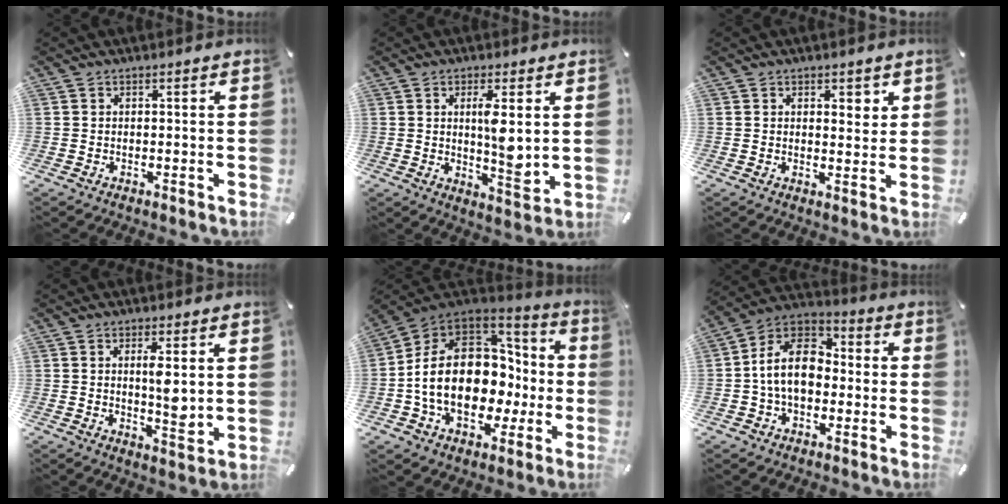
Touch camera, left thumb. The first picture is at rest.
{"total": 8.8, "force": [1.8, 2.8, 8.2], "torque": [-0.130, -0.022, 0.021]}
{"total": 2.7, "force": [1.8, 1.8, 1.0], "torque": [0.001, -0.010, 0.027]}
{"total": 7.0, "force": [1.5, 2.2, 6.5], "torque": [-0.100, -0.016, 0.018]}
{"total": 20.4, "force": [-2.2, 15.4, 13.2], "torque": [-0.253, 0.001, -0.024]}
{"total": 13.0, "force": [-1.8, 9.3, 8.9], "torque": [-0.190, 0.020, -0.037]}